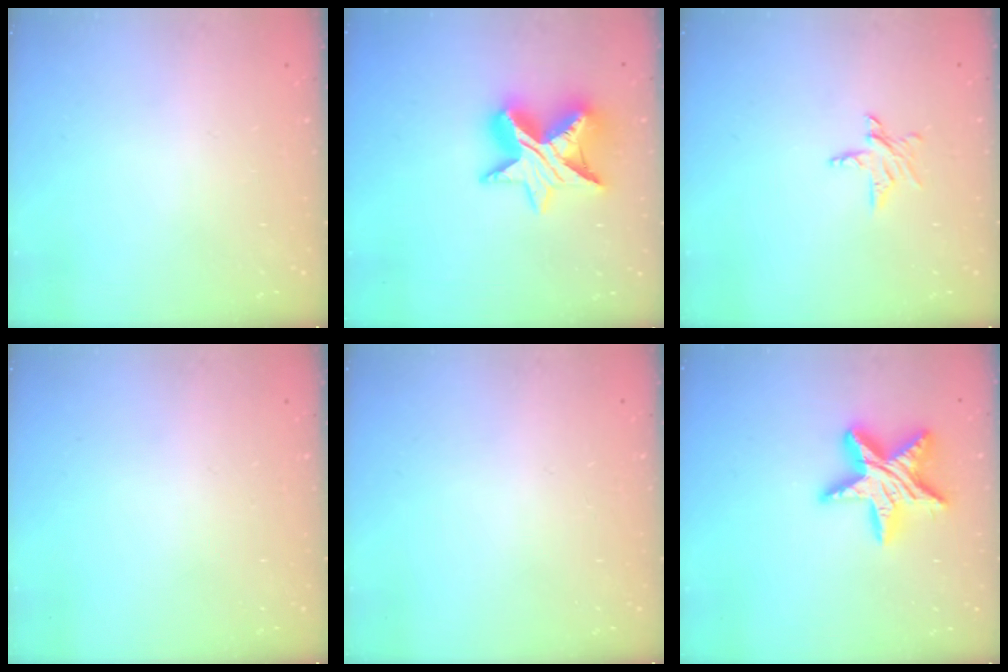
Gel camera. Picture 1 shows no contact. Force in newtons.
{"total": 14.0, "press": 13.9, "slide": 1.0}
{"total": 5.4, "press": 5.4, "slide": 0.4}
{"total": 0.0}
{"total": 0.0}
{"total": 16.9, "press": 16.9, "slide": 1.1}